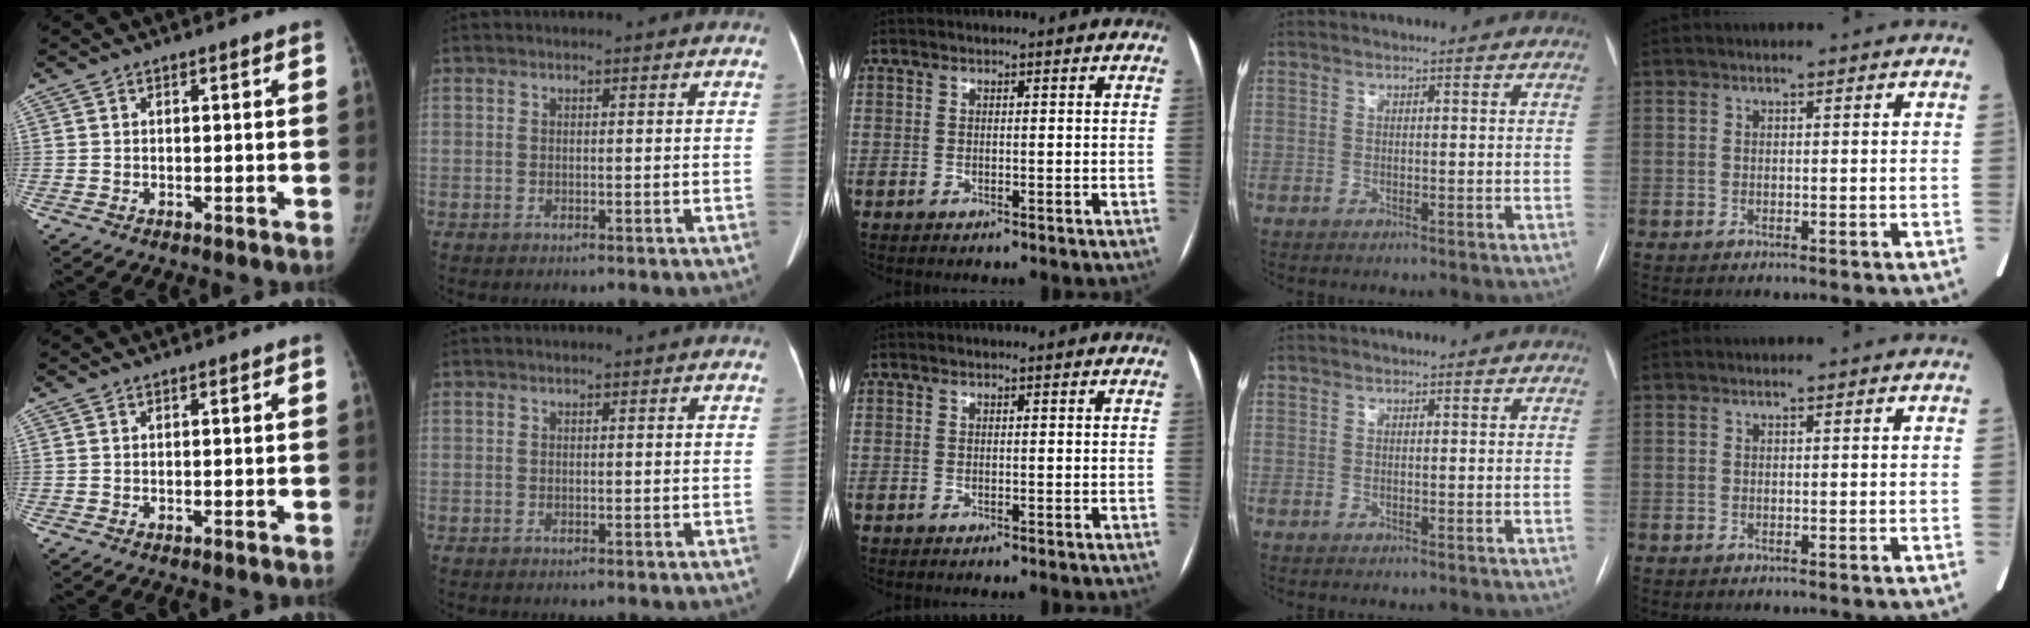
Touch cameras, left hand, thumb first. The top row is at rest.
{}